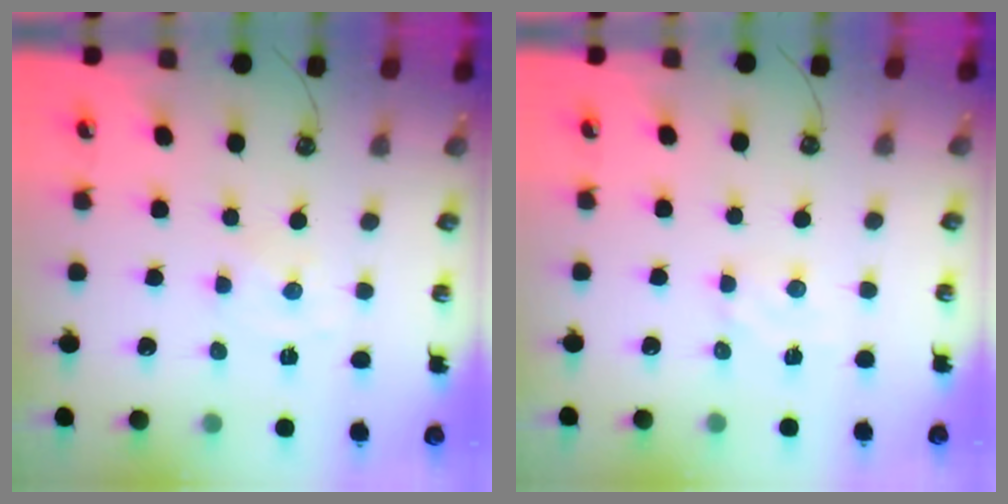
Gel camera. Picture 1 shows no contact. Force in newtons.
{"total": 3.0, "press": 2.9, "slide": 0.6}